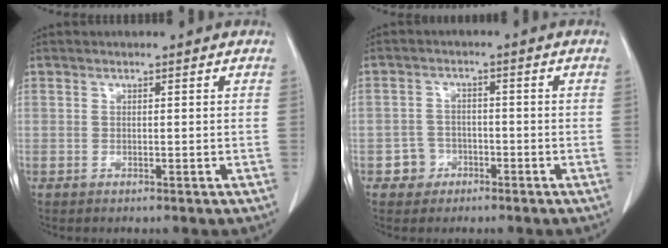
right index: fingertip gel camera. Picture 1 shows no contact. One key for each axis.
{"total": 3.3, "fx": -1.7, "fy": 2.8, "fz": 0.0, "tx": 0.010, "ty": 0.016, "tz": -0.029}